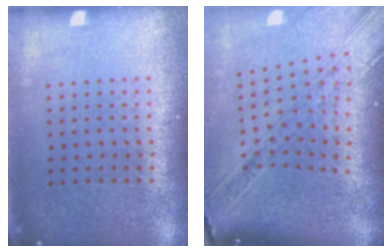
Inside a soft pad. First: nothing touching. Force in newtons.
{"total": 2.7, "press": 2.1, "slide": 1.6}